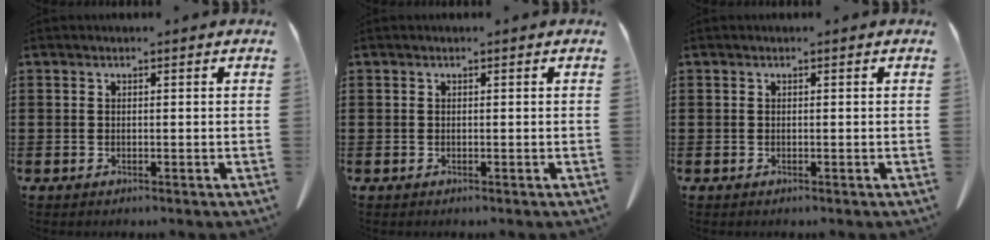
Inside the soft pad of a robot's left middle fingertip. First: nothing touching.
{"total": 0.0}
{"total": 0.0}